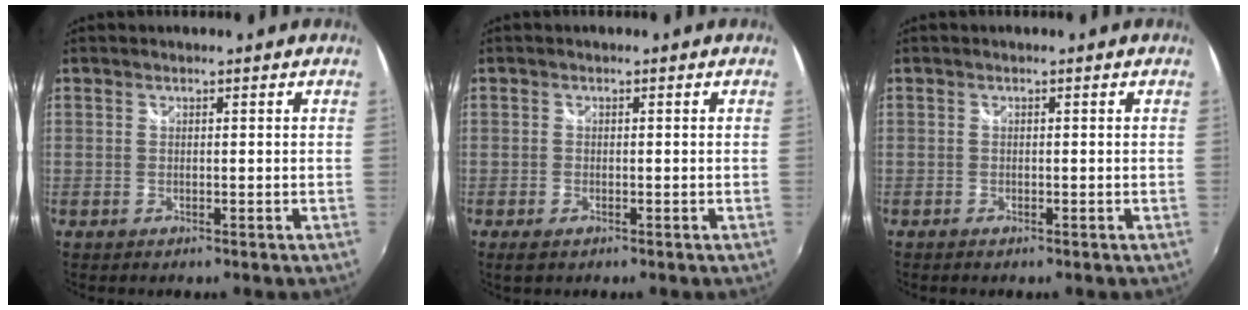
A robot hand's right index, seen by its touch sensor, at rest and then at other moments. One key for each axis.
{"total": 1.9, "fx": -1.2, "fy": 1.0, "fz": 1.2, "tx": -0.024, "ty": -0.004, "tz": -0.020}
{"total": 0.7, "fx": -0.6, "fy": 0.3, "fz": 0.3, "tx": -0.007, "ty": -0.004, "tz": -0.013}